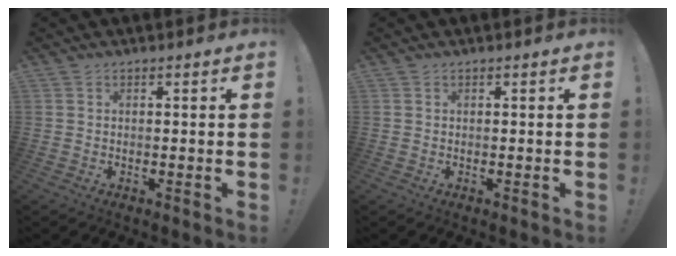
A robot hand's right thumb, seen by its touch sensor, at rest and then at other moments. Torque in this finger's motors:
{"motor_torque": [0.02, -0.08, 0.00, -0.17, -0.06]}